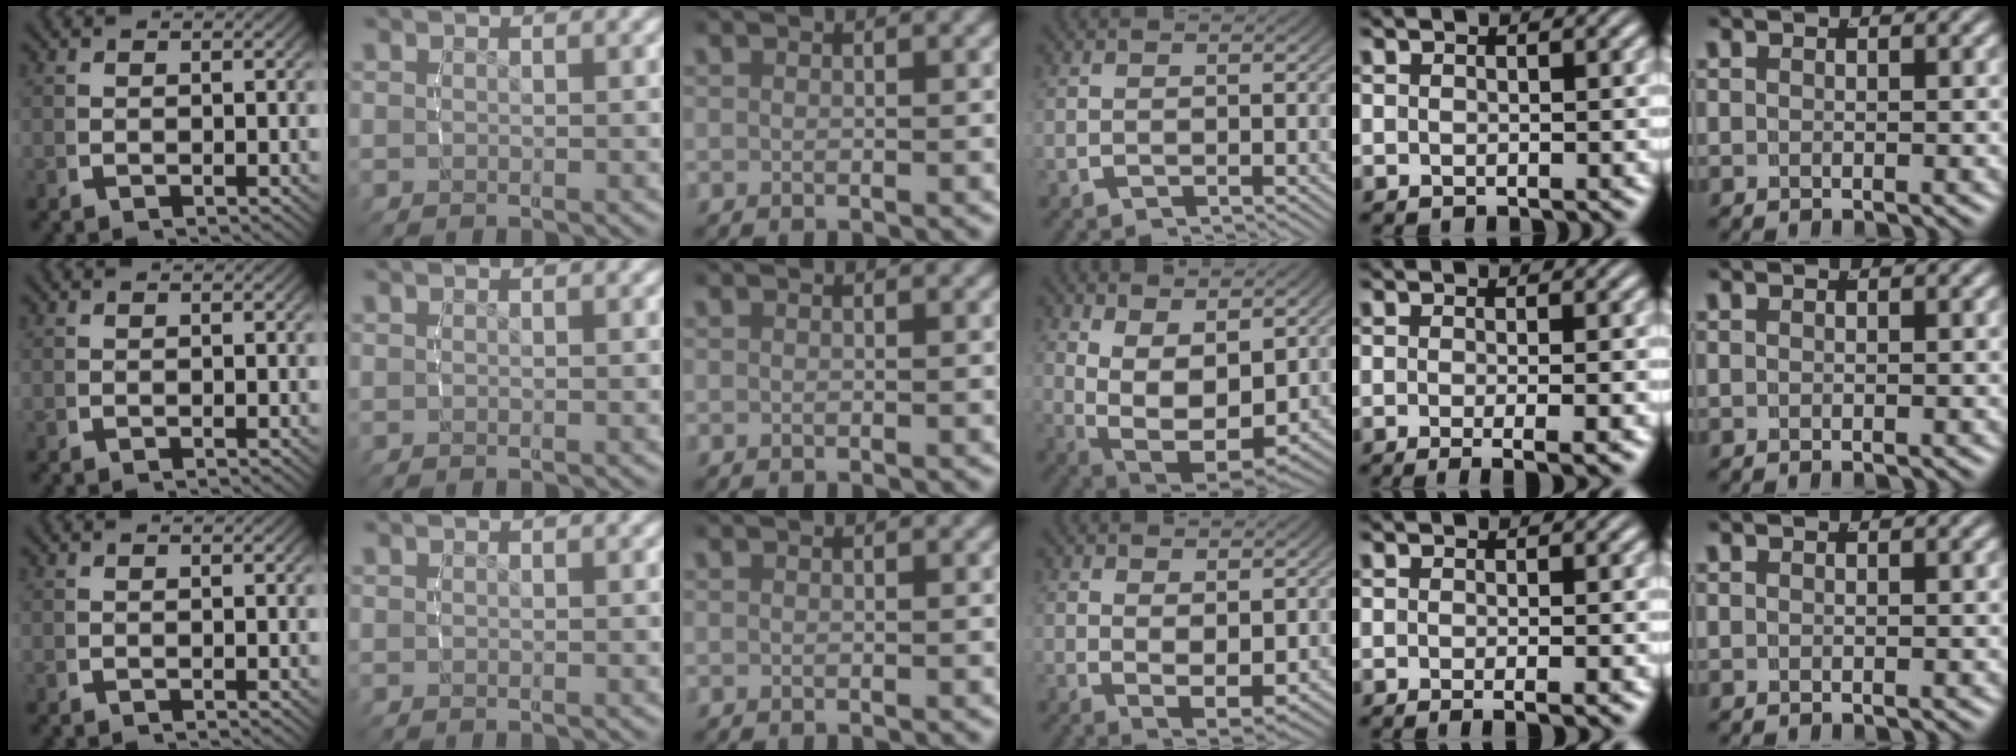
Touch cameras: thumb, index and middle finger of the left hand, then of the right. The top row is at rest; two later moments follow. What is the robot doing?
{"motion": "lift_and_place", "object": "bandage"}